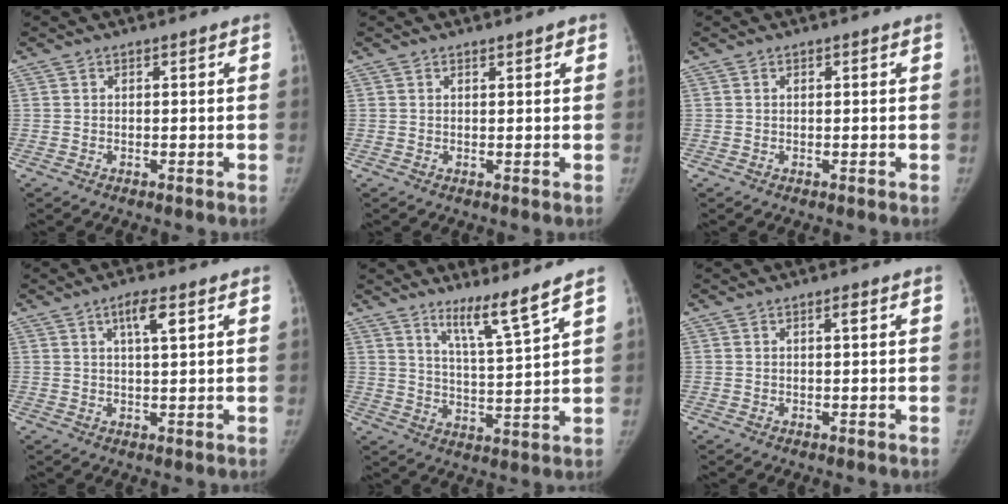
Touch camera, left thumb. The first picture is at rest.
{"total": 0.9, "force": [0.7, 0.3, 0.5], "torque": [-0.004, -0.002, 0.010]}
{"total": 0.0}
{"total": 4.7, "force": [2.1, 1.0, 4.1], "torque": [-0.070, -0.003, 0.038]}
{"total": 8.1, "force": [6.2, -0.7, 5.2], "torque": [-0.086, -0.060, 0.112]}
{"total": 1.1, "force": [0.4, 0.1, 1.0], "torque": [-0.017, 0.001, 0.006]}